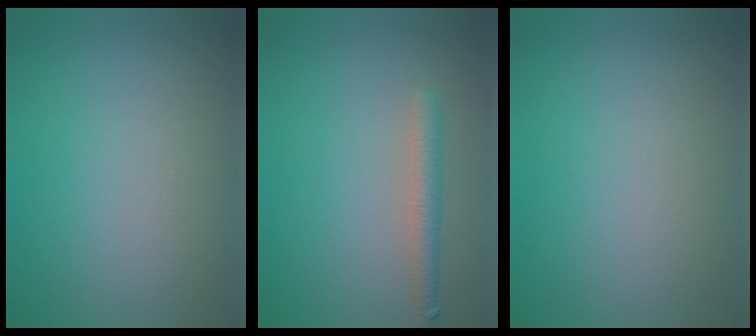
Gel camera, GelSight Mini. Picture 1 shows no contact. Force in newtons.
{"total": 2.2, "press": 2.2, "slide": 0.1}
{"total": 0.0}